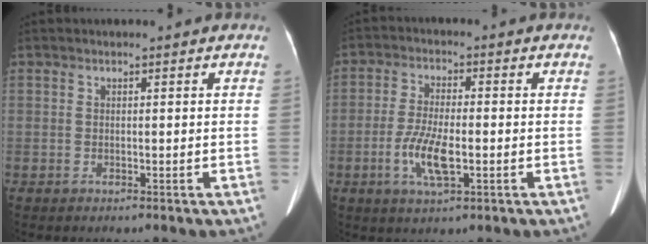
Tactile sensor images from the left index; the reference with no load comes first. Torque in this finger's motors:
{"motor_torque": [0.30, 0.28, 0.19, 0.11]}